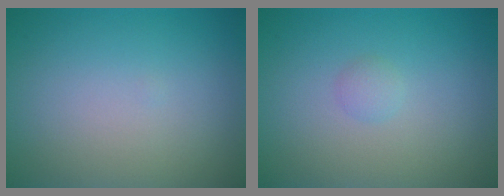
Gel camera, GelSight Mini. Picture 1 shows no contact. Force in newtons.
{"total": 0.8, "press": 0.8, "slide": 0.1}